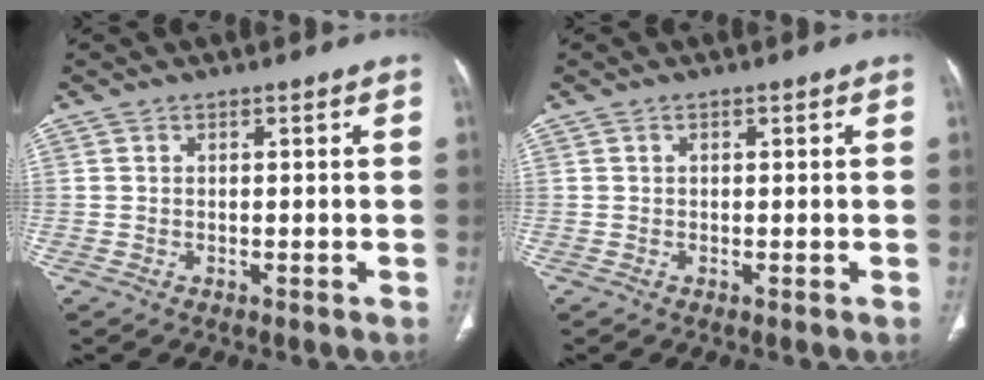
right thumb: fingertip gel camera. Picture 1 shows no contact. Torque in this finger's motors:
{"motor_torque": [-0.23, 0.04, -0.73, 0.26, 0.16]}